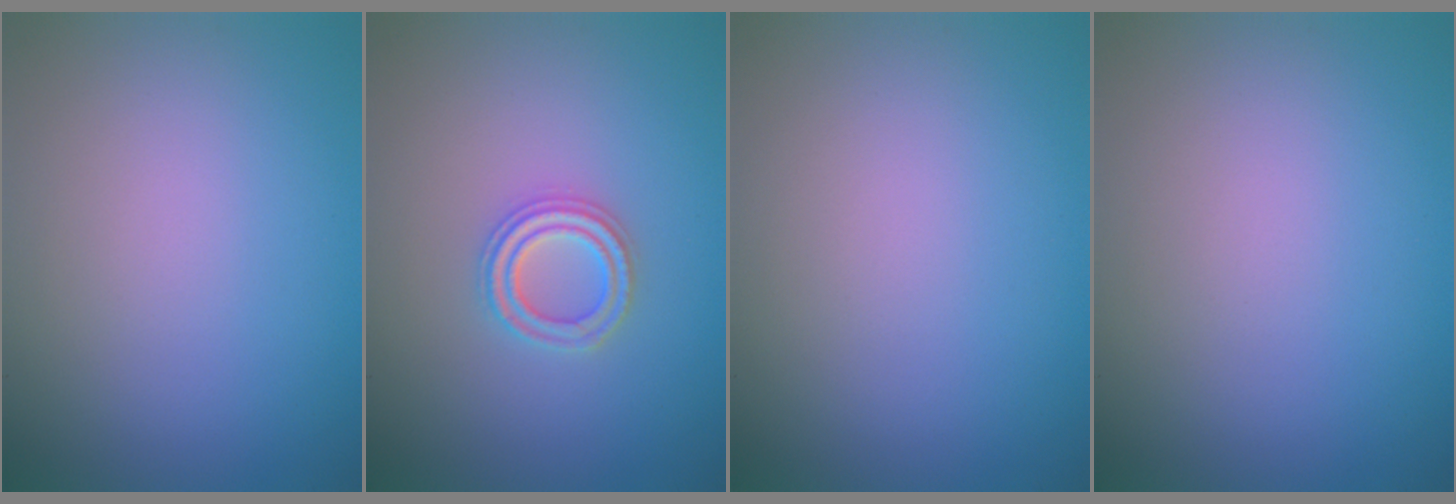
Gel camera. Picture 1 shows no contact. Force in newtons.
{"total": 2.4, "press": 2.3, "slide": 0.5}
{"total": 0.0}
{"total": 0.0}